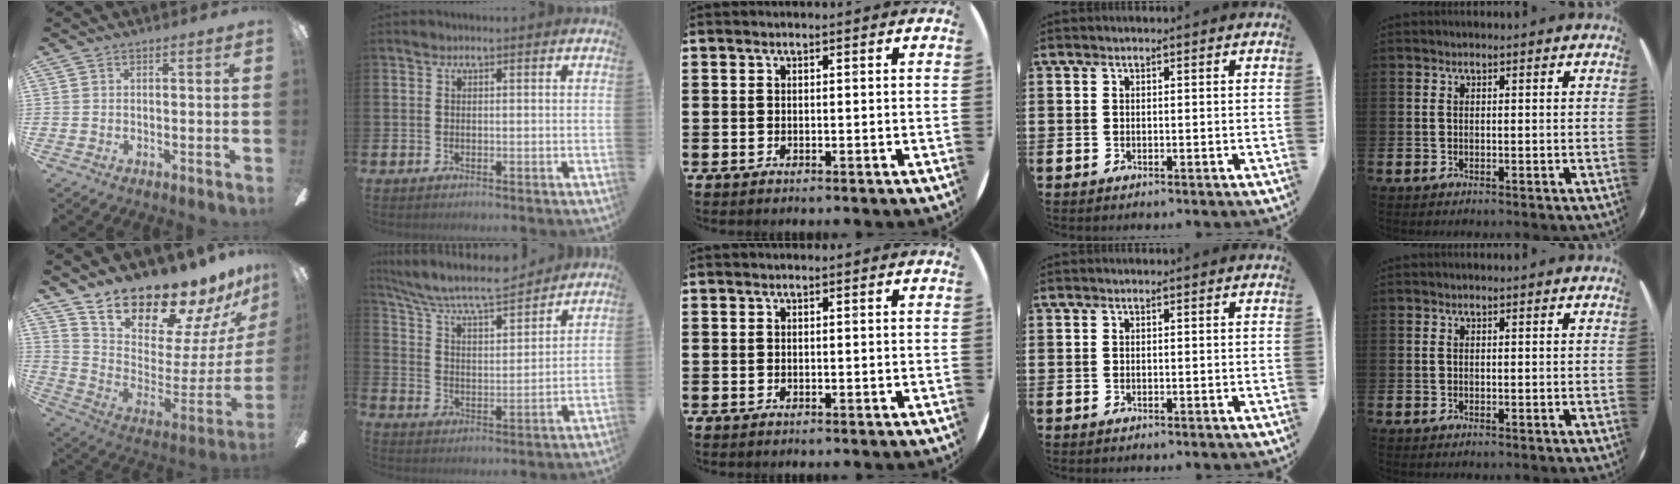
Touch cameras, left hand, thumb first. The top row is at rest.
{"thumb": {"total": 18.1, "force": [16.3, 4.8, 6.2], "torque": [-0.102, -0.148, 0.287]}, "index": {"total": 7.9, "force": [7.4, 1.3, 2.6], "torque": [-0.087, -0.050, 0.126]}}